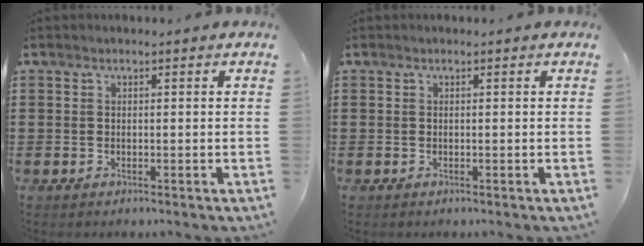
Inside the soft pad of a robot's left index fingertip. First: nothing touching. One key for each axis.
{"total": 0.0}